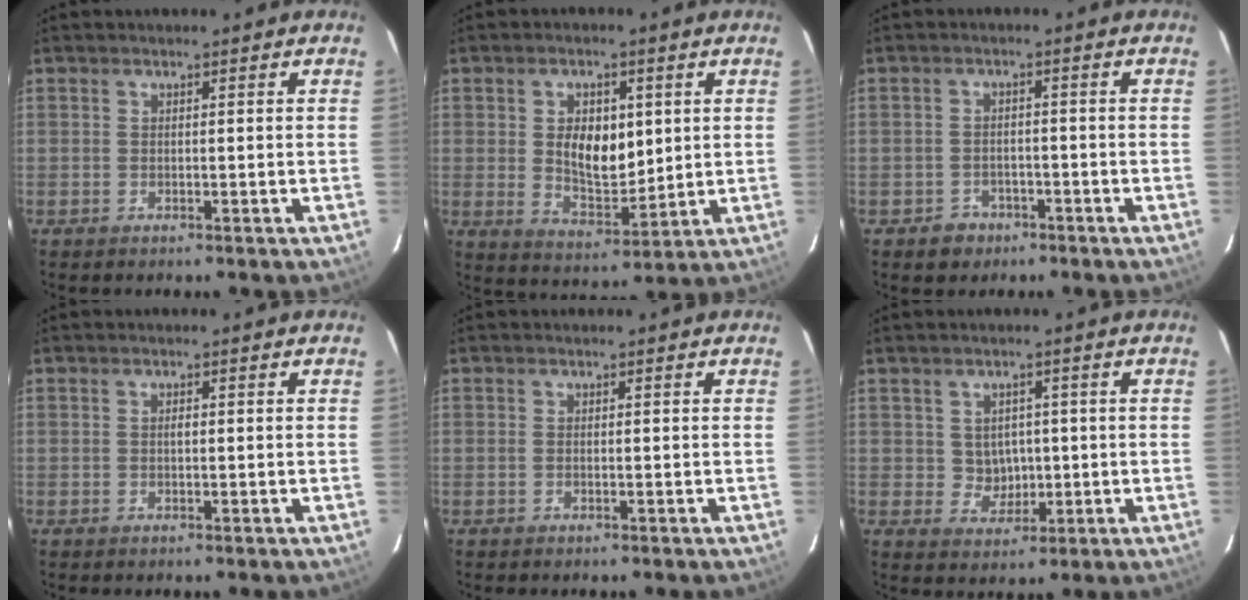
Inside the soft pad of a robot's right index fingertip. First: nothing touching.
{"total": 9.4, "force": [1.7, 5.4, 7.4], "torque": [-0.127, -0.002, 0.040]}
{"total": 3.9, "force": [-2.3, 3.1, 0.4], "torque": [-0.021, 0.012, -0.028]}
{"total": 0.6, "force": [0.1, 0.3, 0.6], "torque": [-0.008, 0.003, 0.002]}
{"total": 0.0}
{"total": 4.1, "force": [0.4, 3.9, 1.1], "torque": [-0.022, 0.010, 0.016]}